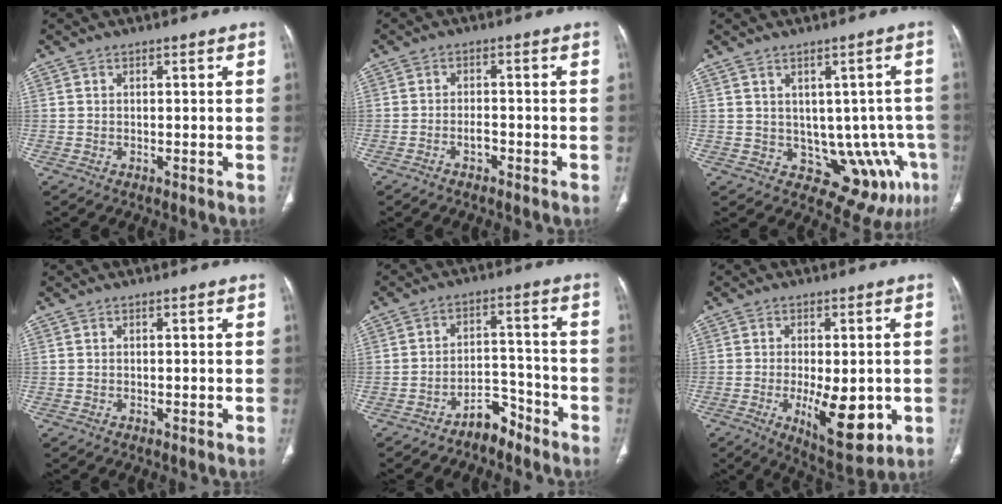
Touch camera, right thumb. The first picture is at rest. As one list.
[{"total": 1.7, "force": [-1.1, 0.8, 1.0], "torque": [-0.020, 0.010, -0.020]}, {"total": 10.3, "force": [-2.2, 6.7, 7.6], "torque": [-0.061, 0.007, -0.008]}, {"total": 0.0}, {"total": 5.7, "force": [-4.7, 2.7, 1.7], "torque": [-0.010, 0.061, -0.078]}, {"total": 12.2, "force": [-2.8, 5.2, 10.7], "torque": [-0.145, -0.017, -0.031]}]